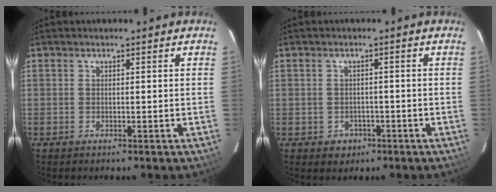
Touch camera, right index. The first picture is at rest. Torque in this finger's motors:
{"motor_torque": [-0.91, 0.47, -1.01, -0.21]}